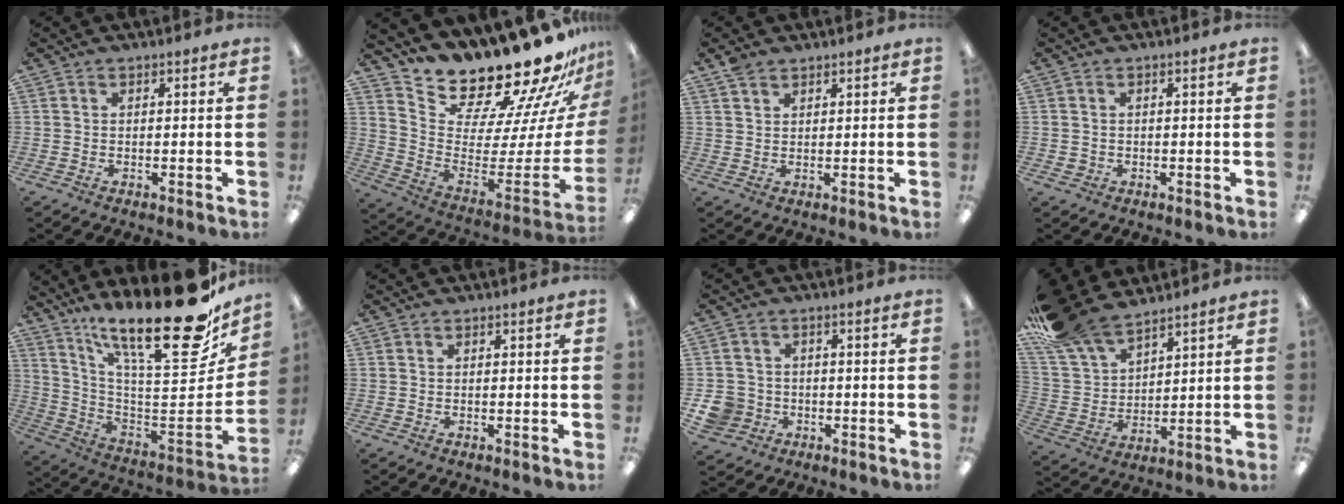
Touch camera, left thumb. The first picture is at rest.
{"total": 18.3, "force": [16.8, 4.4, 5.7], "torque": [-0.082, -0.174, 0.292]}
{"total": 3.0, "force": [2.3, 1.5, 1.1], "torque": [-0.027, -0.001, 0.045]}
{"total": 1.3, "force": [0.1, 1.3, 0.2], "torque": [-0.005, 0.004, 0.000]}
{"total": 28.3, "force": [21.2, 6.7, 17.4], "torque": [-0.245, -0.161, 0.342]}
{"total": 0.0}
{"total": 6.3, "force": [-1.8, 5.8, 1.6], "torque": [-0.045, 0.014, -0.032]}
{"total": 16.3, "force": [13.1, 6.9, 6.8], "torque": [-0.165, -0.067, 0.244]}